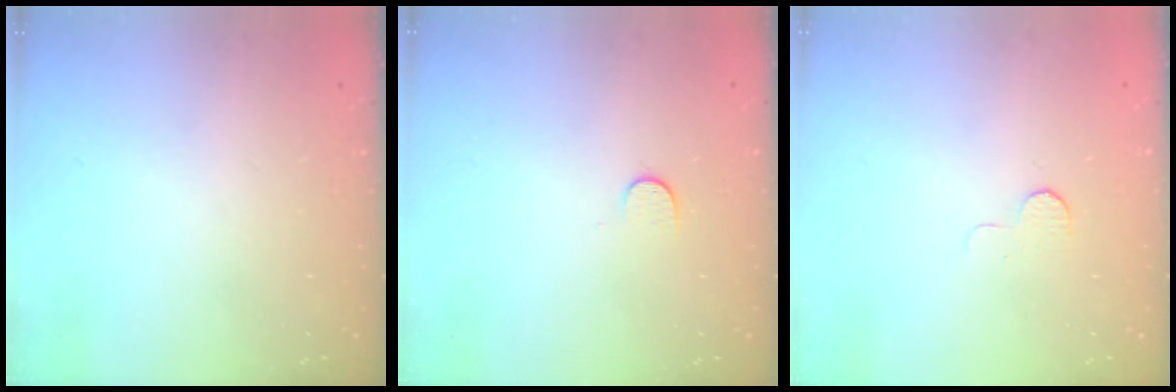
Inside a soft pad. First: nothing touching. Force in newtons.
{"total": 5.0, "press": 5.0, "slide": 0.5}
{"total": 3.7, "press": 3.7, "slide": 0.3}